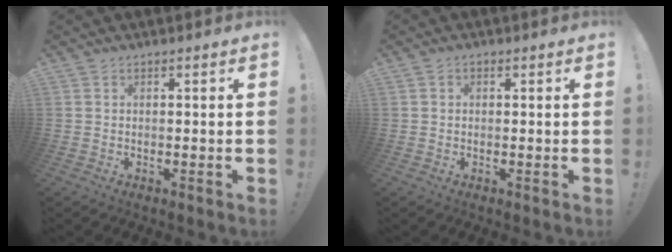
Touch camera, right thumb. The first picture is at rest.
{"total": 0.9, "force": [-0.2, 0.7, 0.5], "torque": [-0.007, 0.003, -0.004]}